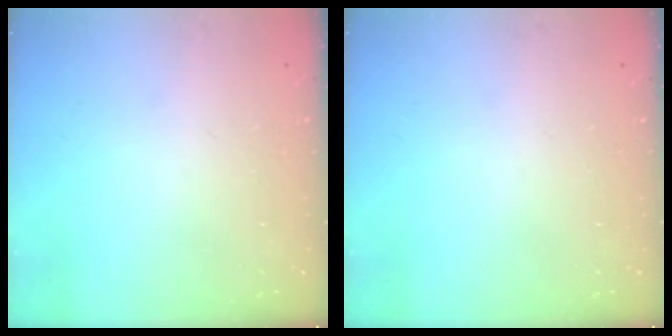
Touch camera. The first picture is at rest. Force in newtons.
{"total": 0.0}